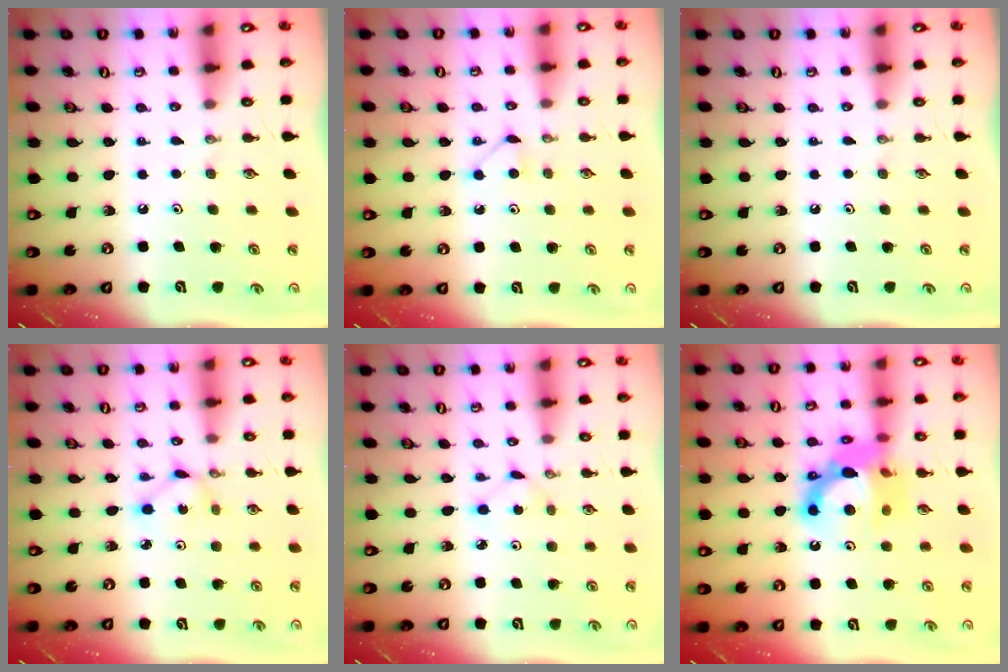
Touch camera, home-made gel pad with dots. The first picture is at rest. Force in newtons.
{"total": 4.3, "press": 4.3, "slide": 0.5}
{"total": 0.0}
{"total": 2.6, "press": 2.6, "slide": 0.1}
{"total": 1.3, "press": 1.3, "slide": 0.2}
{"total": 14.5, "press": 14.4, "slide": 1.7}